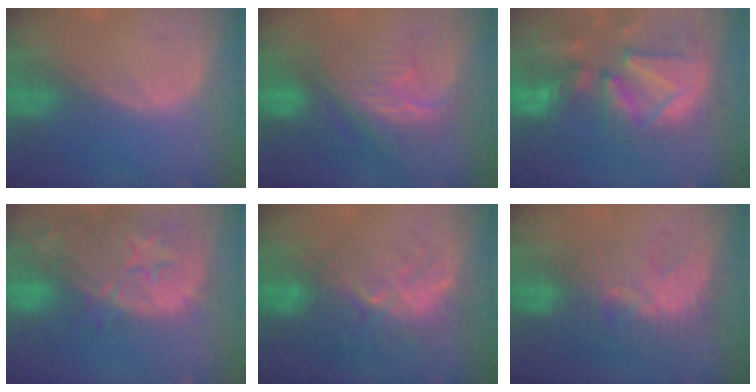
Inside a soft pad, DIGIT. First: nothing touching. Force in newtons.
{"total": 8.4, "press": 8.1, "slide": 1.9}
{"total": 13.3, "press": 11.4, "slide": 6.7}
{"total": 15.0, "press": 12.0, "slide": 9.1}
{"total": 9.1, "press": 8.4, "slide": 3.4}
{"total": 9.0, "press": 7.7, "slide": 4.6}